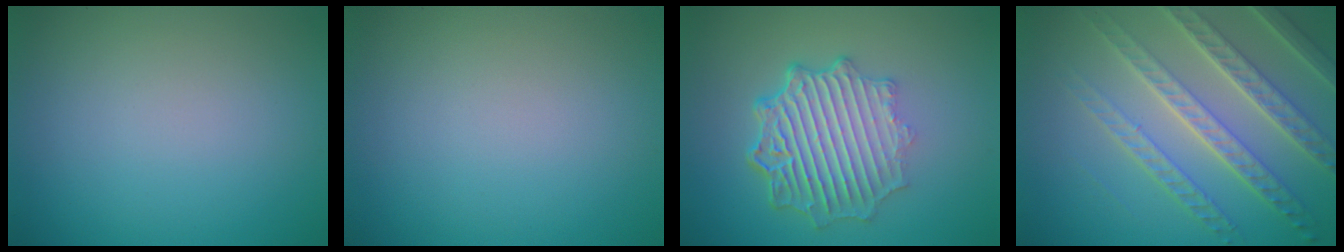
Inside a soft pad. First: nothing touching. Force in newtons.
{"total": 0.0}
{"total": 7.3, "press": 5.2, "slide": 5.1}
{"total": 7.4, "press": 5.3, "slide": 5.2}